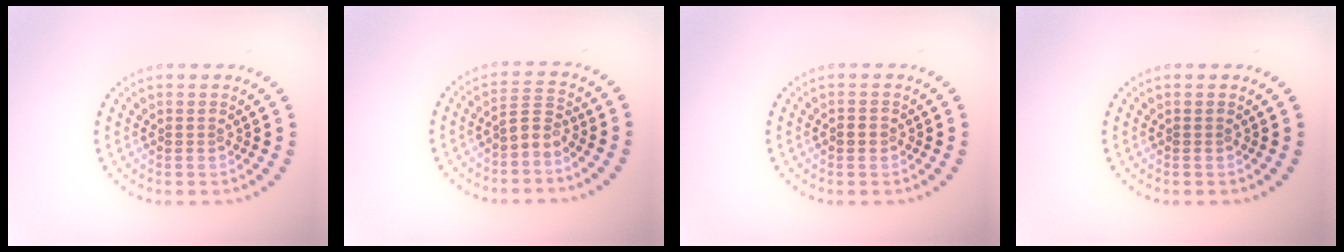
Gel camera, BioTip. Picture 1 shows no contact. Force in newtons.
{"total": 1.9, "press": 1.4, "slide": 1.3}
{"total": 1.1, "press": 1.0, "slide": 0.4}
{"total": 0.0}